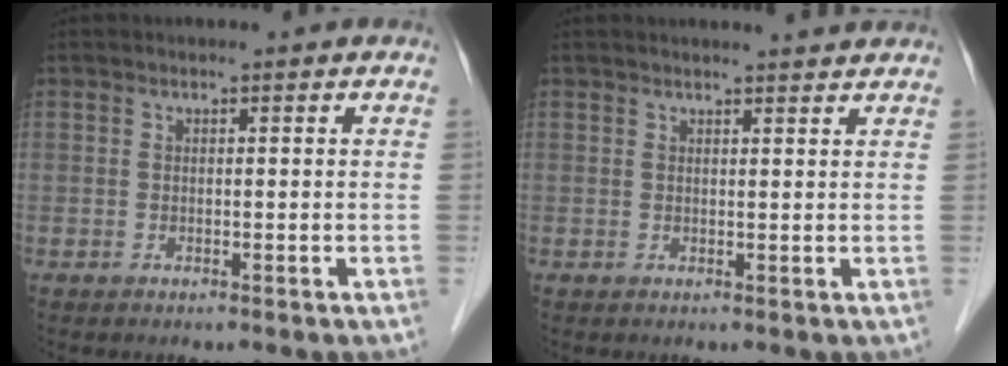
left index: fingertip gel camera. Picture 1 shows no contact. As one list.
[{"total": 3.6, "force": [3.5, 0.0, 1.0], "torque": [-0.018, 0.008, 0.039]}]